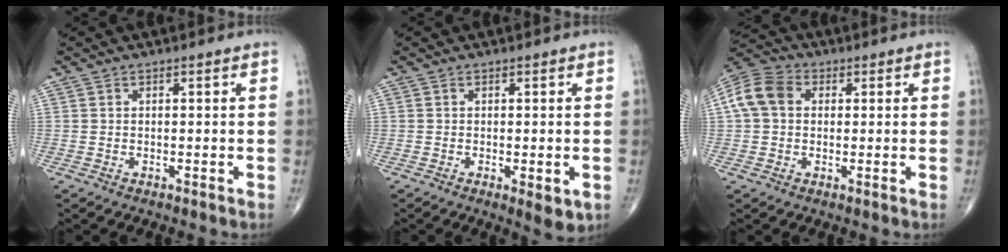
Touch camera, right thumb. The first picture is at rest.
{"total": 4.0, "force": [-1.1, 1.4, 3.6], "torque": [-0.047, -0.011, -0.012]}
{"total": 9.1, "force": [1.5, 6.9, 5.7], "torque": [-0.113, 0.026, 0.018]}